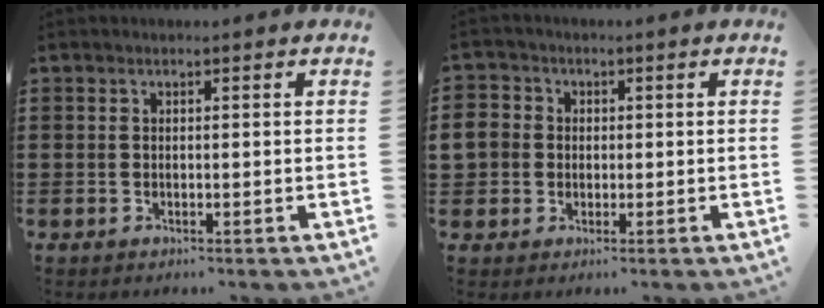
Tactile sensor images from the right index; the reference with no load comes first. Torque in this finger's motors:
{"motor_torque": [0.50, 0.09, 0.08, 0.04]}